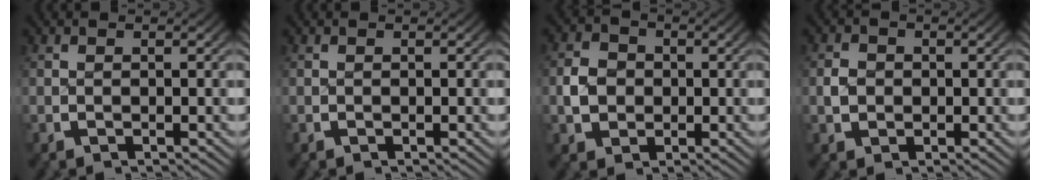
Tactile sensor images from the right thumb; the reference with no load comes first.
{"total": 0.0}
{"total": 3.9, "force": [-0.4, 3.4, 2.0], "torque": [-0.041, -0.005, -0.004]}
{"total": 1.8, "force": [-0.2, 1.5, 0.8], "torque": [-0.013, 0.000, -0.004]}